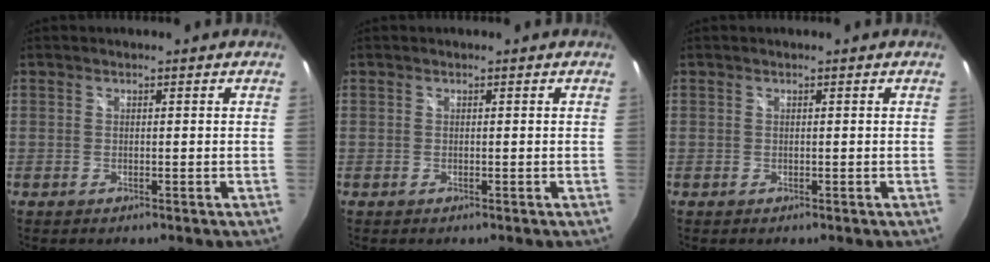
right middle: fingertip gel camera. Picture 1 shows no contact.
{"total": 0.0}
{"total": 0.0}